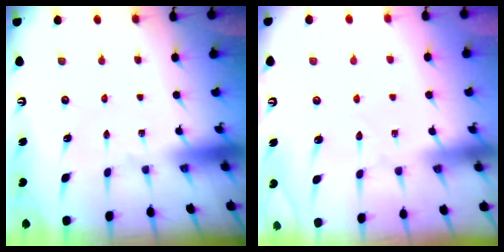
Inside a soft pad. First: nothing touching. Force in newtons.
{"total": 3.4, "press": 3.3, "slide": 0.4}